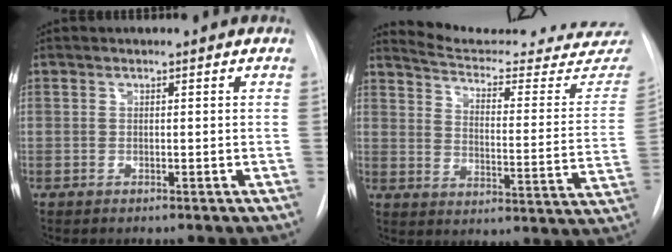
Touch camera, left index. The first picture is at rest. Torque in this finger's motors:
{"motor_torque": [0.87, -1.27, -0.09, -0.02]}